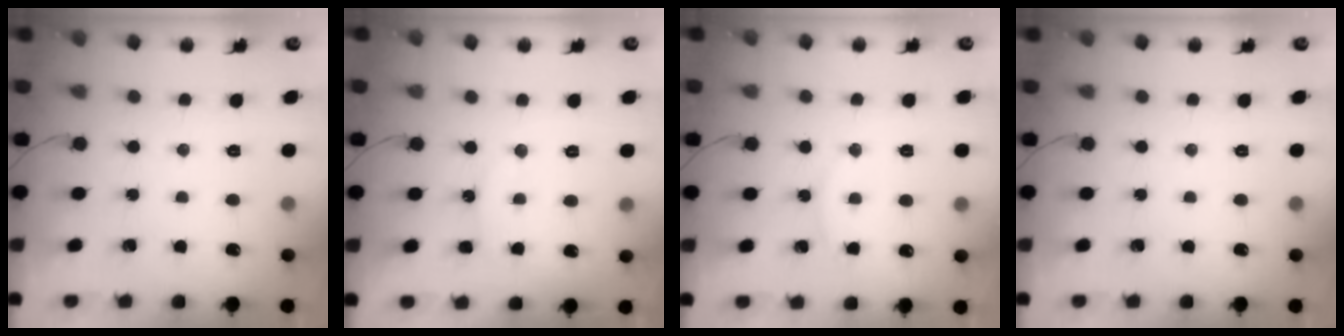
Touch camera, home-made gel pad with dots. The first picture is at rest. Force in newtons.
{"total": 7.5, "press": 7.4, "slide": 0.7}
{"total": 8.6, "press": 8.6, "slide": 0.5}
{"total": 0.0}